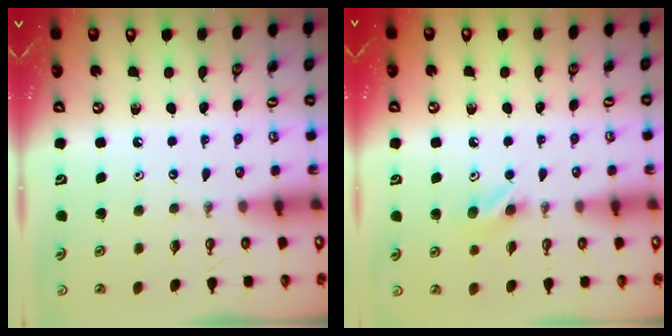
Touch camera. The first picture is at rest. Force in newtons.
{"total": 6.8, "press": 6.6, "slide": 1.6}